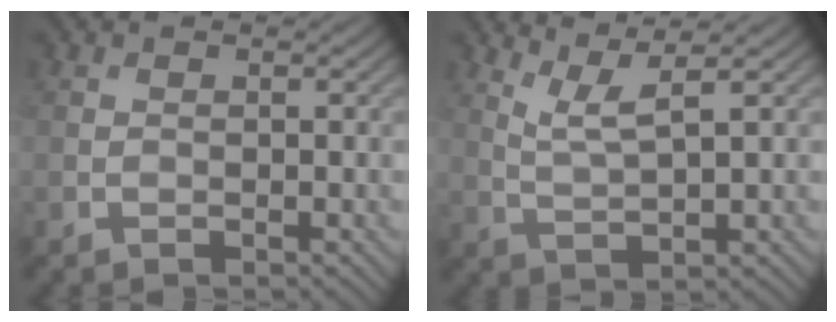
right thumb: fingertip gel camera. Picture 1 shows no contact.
{"total": 4.1, "force": [2.7, 0.5, 3.0], "torque": [-0.065, 0.001, 0.065]}